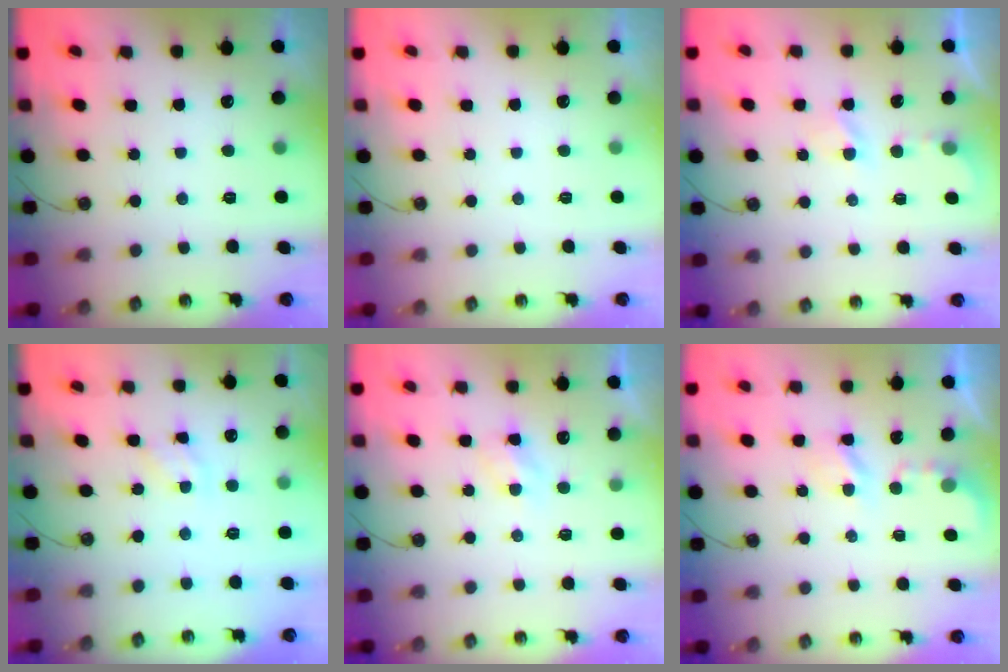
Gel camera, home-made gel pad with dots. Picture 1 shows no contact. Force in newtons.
{"total": 0.0}
{"total": 3.4, "press": 3.4, "slide": 0.5}
{"total": 3.0, "press": 2.9, "slide": 0.4}
{"total": 4.0, "press": 4.0, "slide": 0.5}
{"total": 2.9, "press": 2.9, "slide": 0.4}